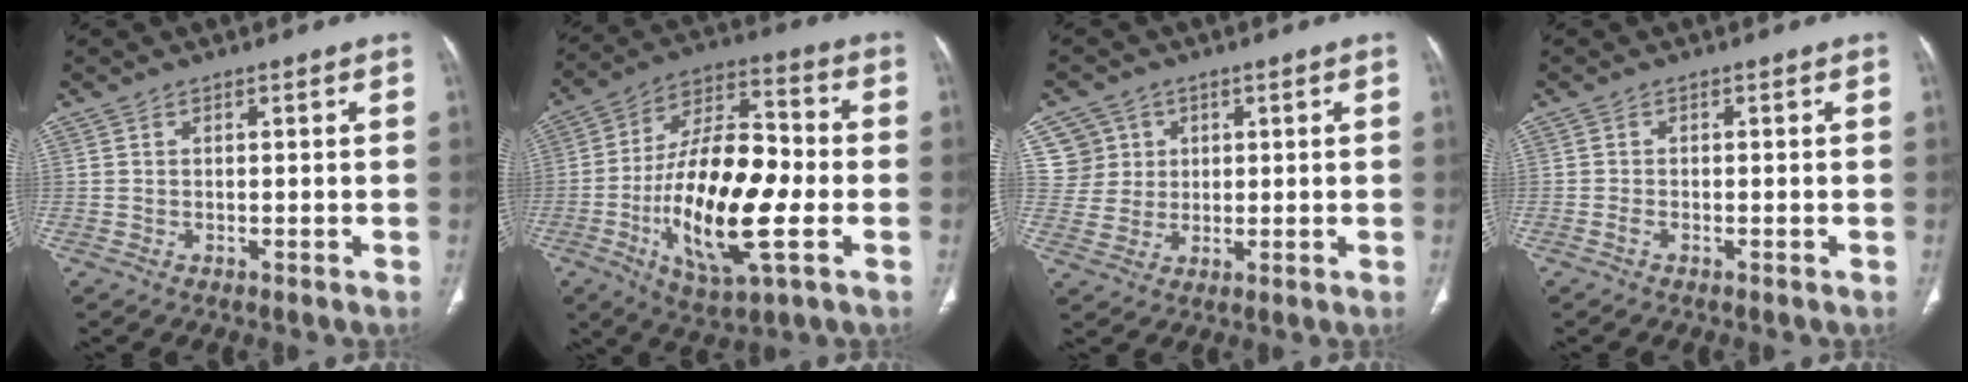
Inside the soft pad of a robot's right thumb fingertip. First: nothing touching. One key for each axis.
{"total": 22.8, "fx": -4.8, "fy": 8.7, "fz": 20.5, "tx": -0.363, "ty": 0.020, "tz": -0.078}
{"total": 6.3, "fx": 2.2, "fy": 5.9, "fz": 0.3, "tx": 0.026, "ty": -0.007, "tz": 0.044}
{"total": 0.7, "fx": -0.5, "fy": 0.2, "fz": 0.4, "tx": -0.011, "ty": 0.002, "tz": -0.013}